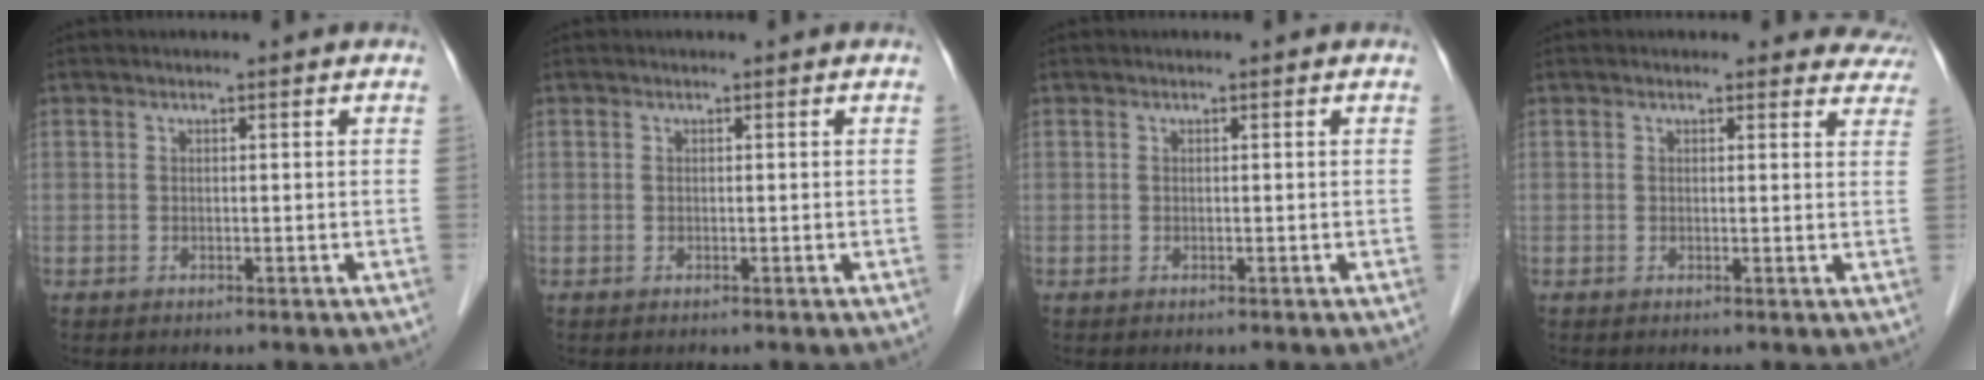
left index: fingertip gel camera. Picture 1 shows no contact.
{"total": 0.0}
{"total": 0.0}
{"total": 5.6, "force": [5.1, 2.1, 0.2], "torque": [0.030, -0.010, 0.025]}